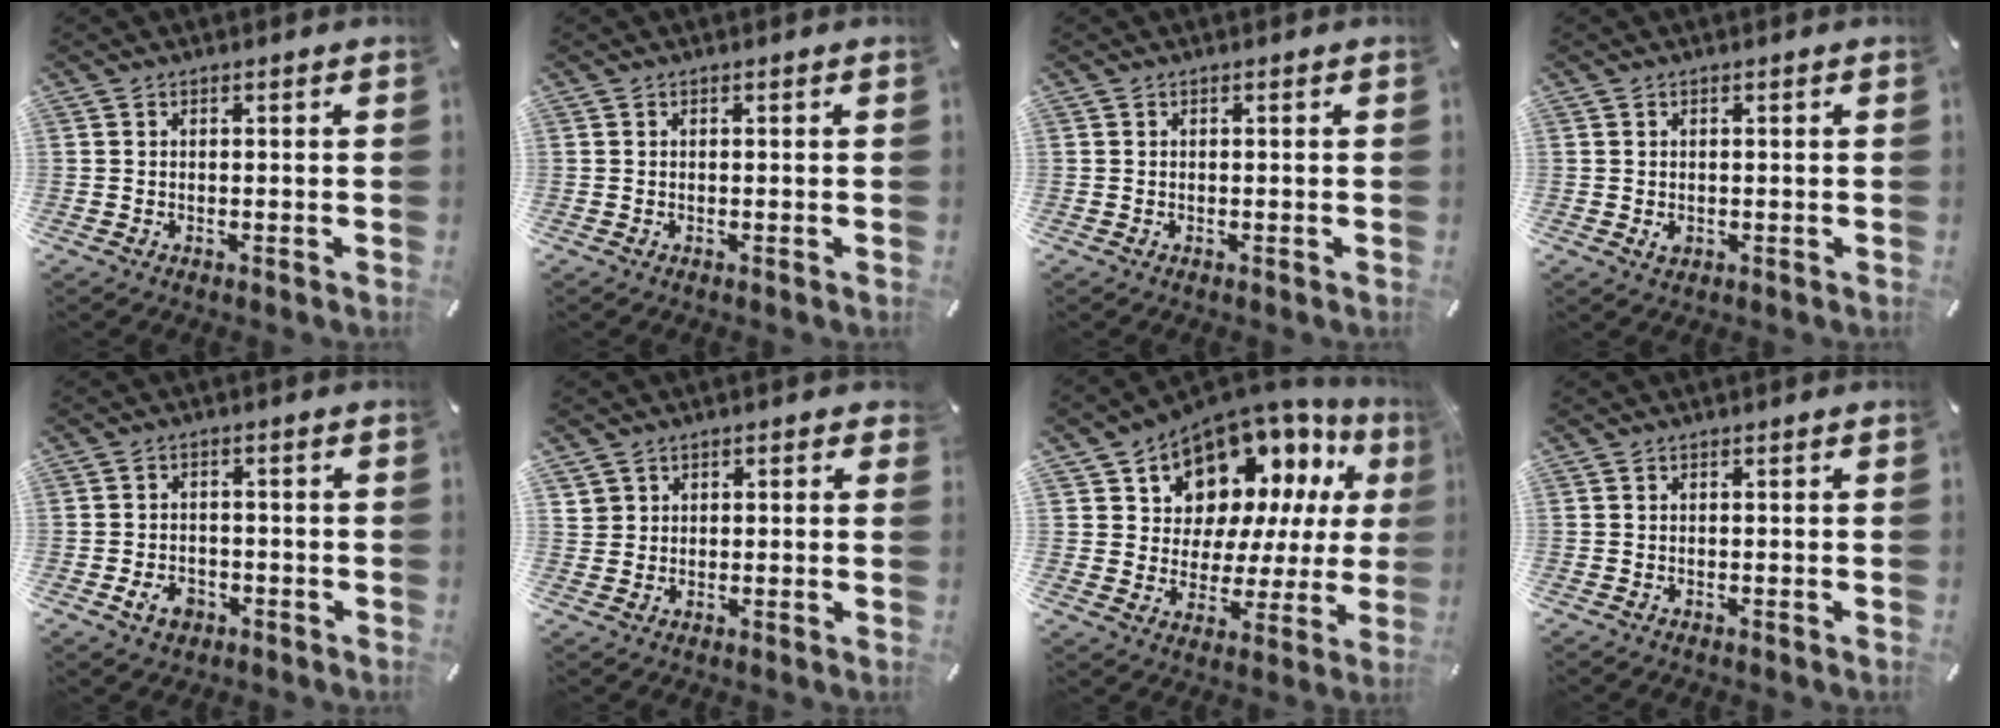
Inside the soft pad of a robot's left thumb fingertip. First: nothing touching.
{"total": 0.0}
{"total": 0.0}
{"total": 1.3, "force": [0.0, 1.1, 0.7], "torque": [-0.006, 0.001, -0.003]}
{"total": 4.7, "force": [-2.0, 3.6, 2.3], "torque": [-0.042, 0.001, -0.039]}
{"total": 3.6, "force": [1.7, 3.1, -0.2], "torque": [0.007, -0.004, 0.029]}
{"total": 13.3, "force": [10.3, 7.8, 3.2], "torque": [-0.064, -0.100, 0.186]}
{"total": 0.0}